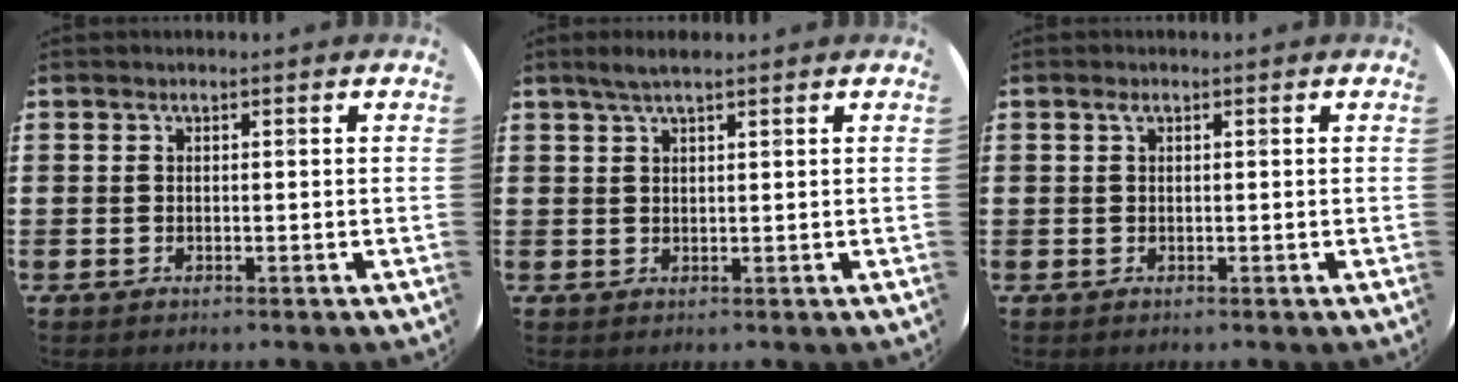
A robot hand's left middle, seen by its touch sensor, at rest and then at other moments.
{"total": 2.4, "force": [1.8, 0.2, 1.5], "torque": [-0.031, 0.004, 0.031]}
{"total": 0.7, "force": [0.3, 0.3, 0.5], "torque": [-0.011, 0.003, 0.006]}